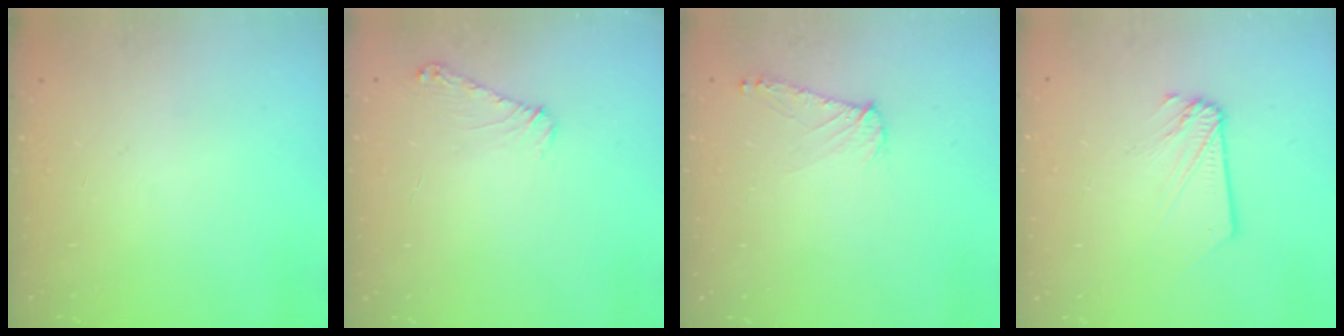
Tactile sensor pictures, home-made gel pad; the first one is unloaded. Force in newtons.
{"total": 6.4, "press": 6.4, "slide": 0.7}
{"total": 7.3, "press": 7.2, "slide": 0.7}
{"total": 2.5, "press": 2.5, "slide": 0.1}